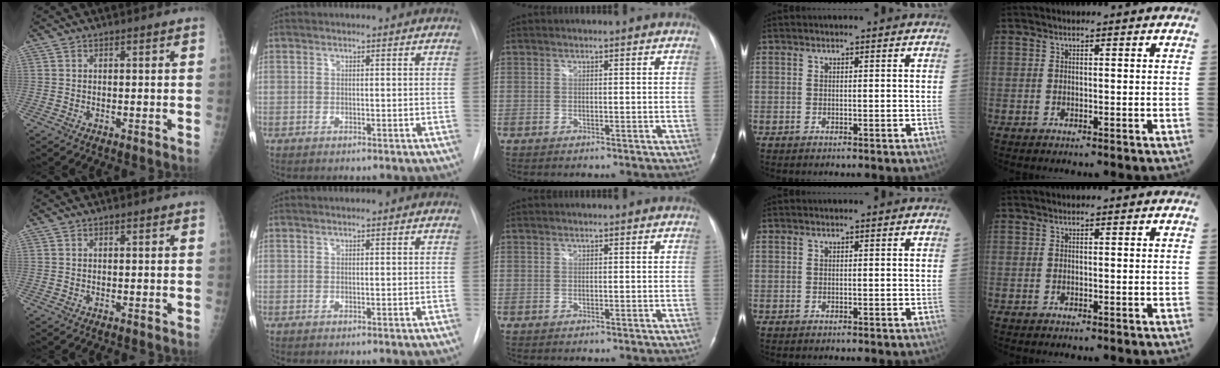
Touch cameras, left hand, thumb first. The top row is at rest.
{}